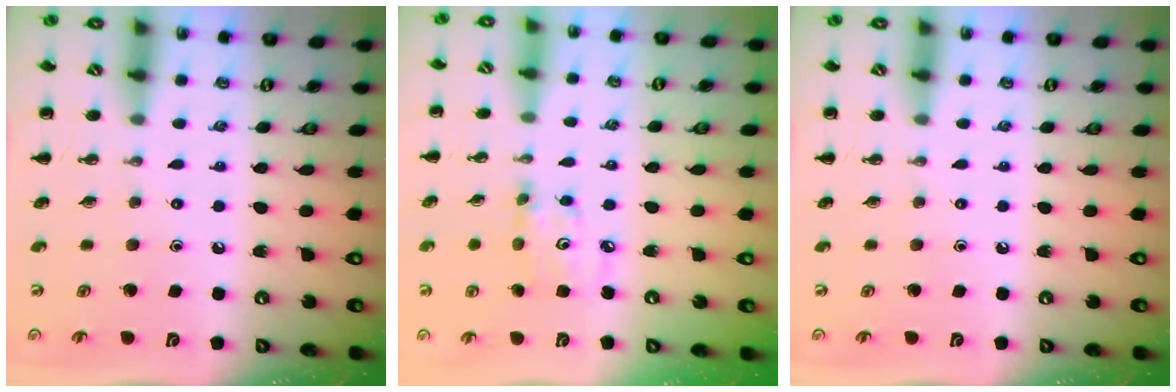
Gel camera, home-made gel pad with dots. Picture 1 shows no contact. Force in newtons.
{"total": 4.6, "press": 4.6, "slide": 0.5}
{"total": 0.0}